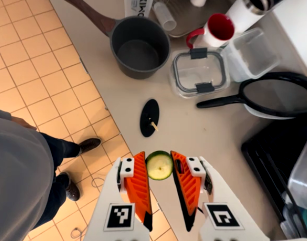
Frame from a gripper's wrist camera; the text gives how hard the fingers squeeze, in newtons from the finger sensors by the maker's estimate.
{"total": 9.1, "left": 8.9, "right": 9.4}